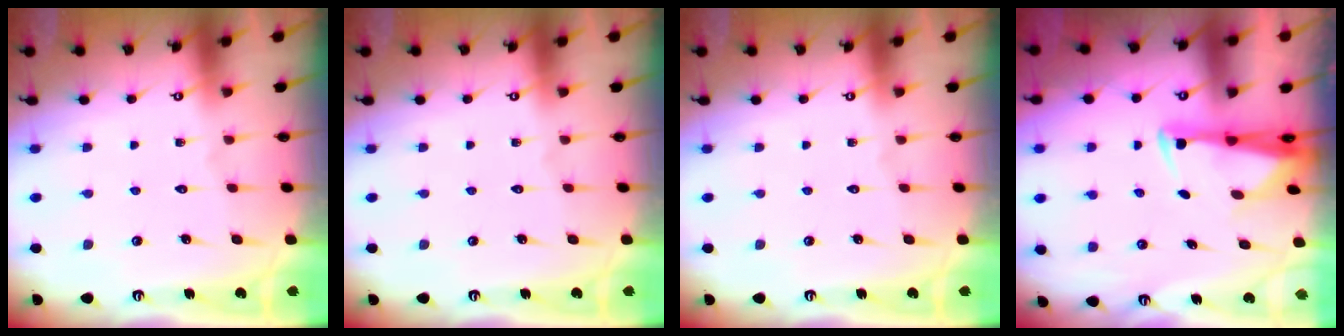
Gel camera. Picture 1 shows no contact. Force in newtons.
{"total": 0.0}
{"total": 0.0}
{"total": 2.8, "press": 2.7, "slide": 1.0}